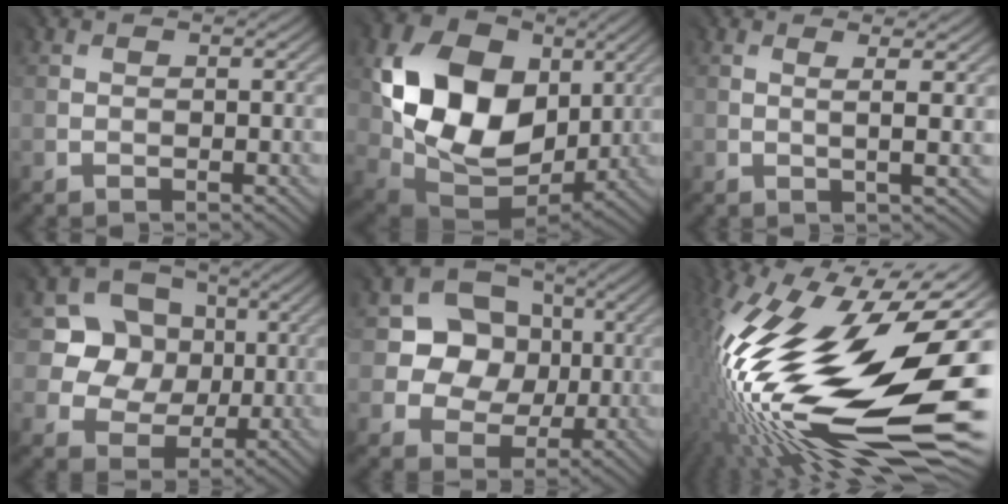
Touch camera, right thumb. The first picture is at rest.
{"total": 15.5, "force": [2.8, 11.5, 10.0], "torque": [-0.207, 0.001, 0.058]}
{"total": 2.2, "force": [0.7, 0.2, 2.1], "torque": [-0.037, 0.006, 0.011]}
{"total": 7.0, "force": [1.4, 6.5, 2.2], "torque": [-0.049, 0.003, 0.013]}
{"total": 7.1, "force": [1.1, 6.5, 2.7], "torque": [-0.046, 0.004, 0.007]}
{"total": 21.7, "force": [-0.8, 10.1, 19.2], "torque": [-0.398, -0.033, -0.018]}